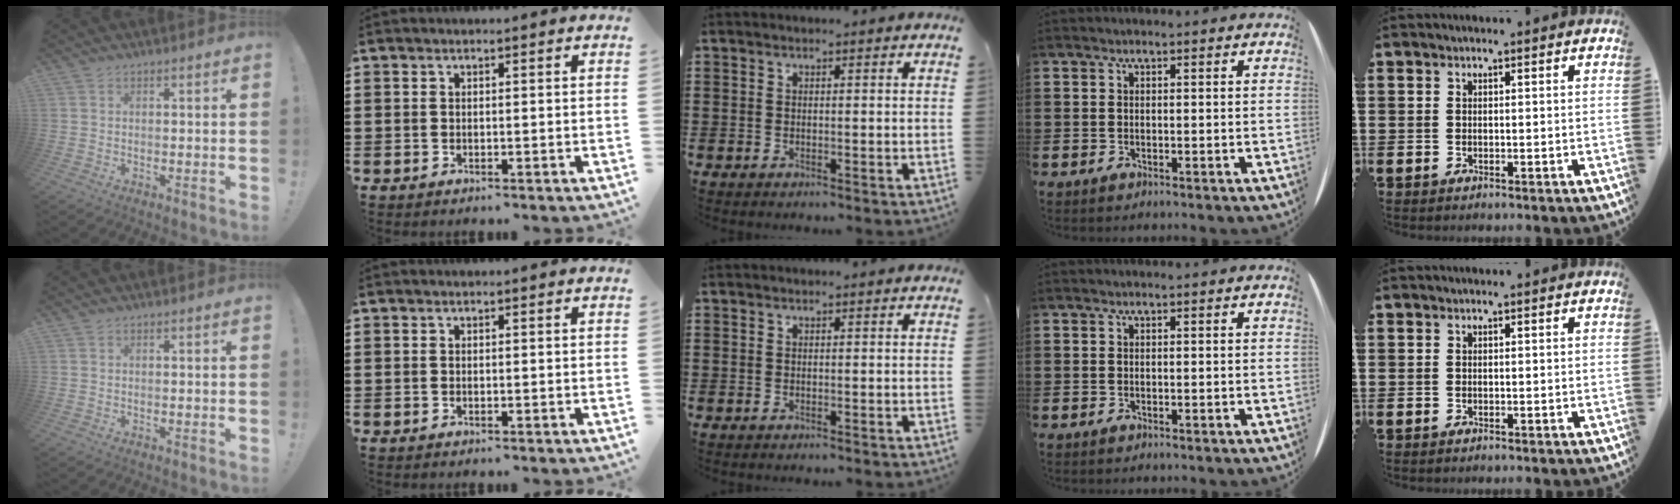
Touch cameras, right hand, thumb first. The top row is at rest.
{}